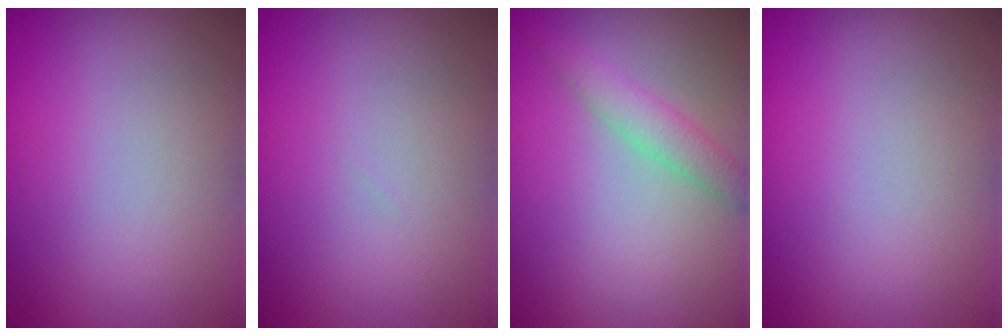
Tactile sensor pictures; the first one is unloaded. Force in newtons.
{"total": 0.0}
{"total": 2.3, "press": 2.3, "slide": 0.1}
{"total": 0.0}